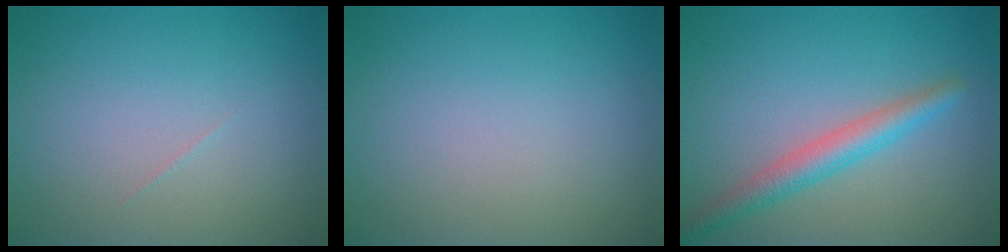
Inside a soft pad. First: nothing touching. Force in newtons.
{"total": 0.0}
{"total": 3.3, "press": 3.3, "slide": 0.1}